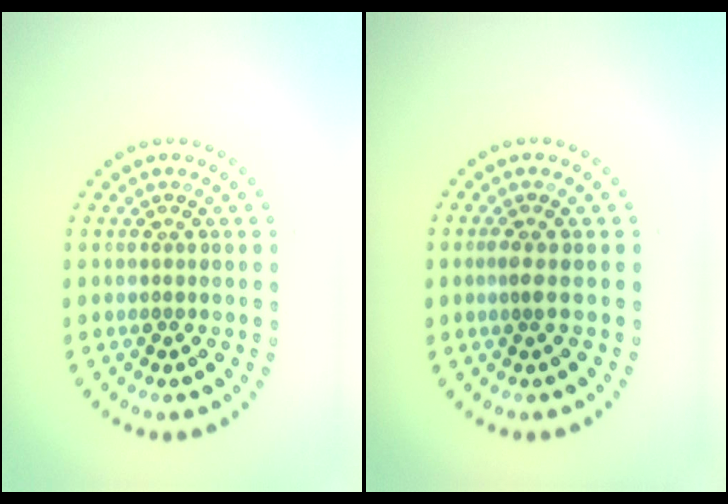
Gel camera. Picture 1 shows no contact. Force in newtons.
{"total": 0.9, "press": 0.6, "slide": 0.7}